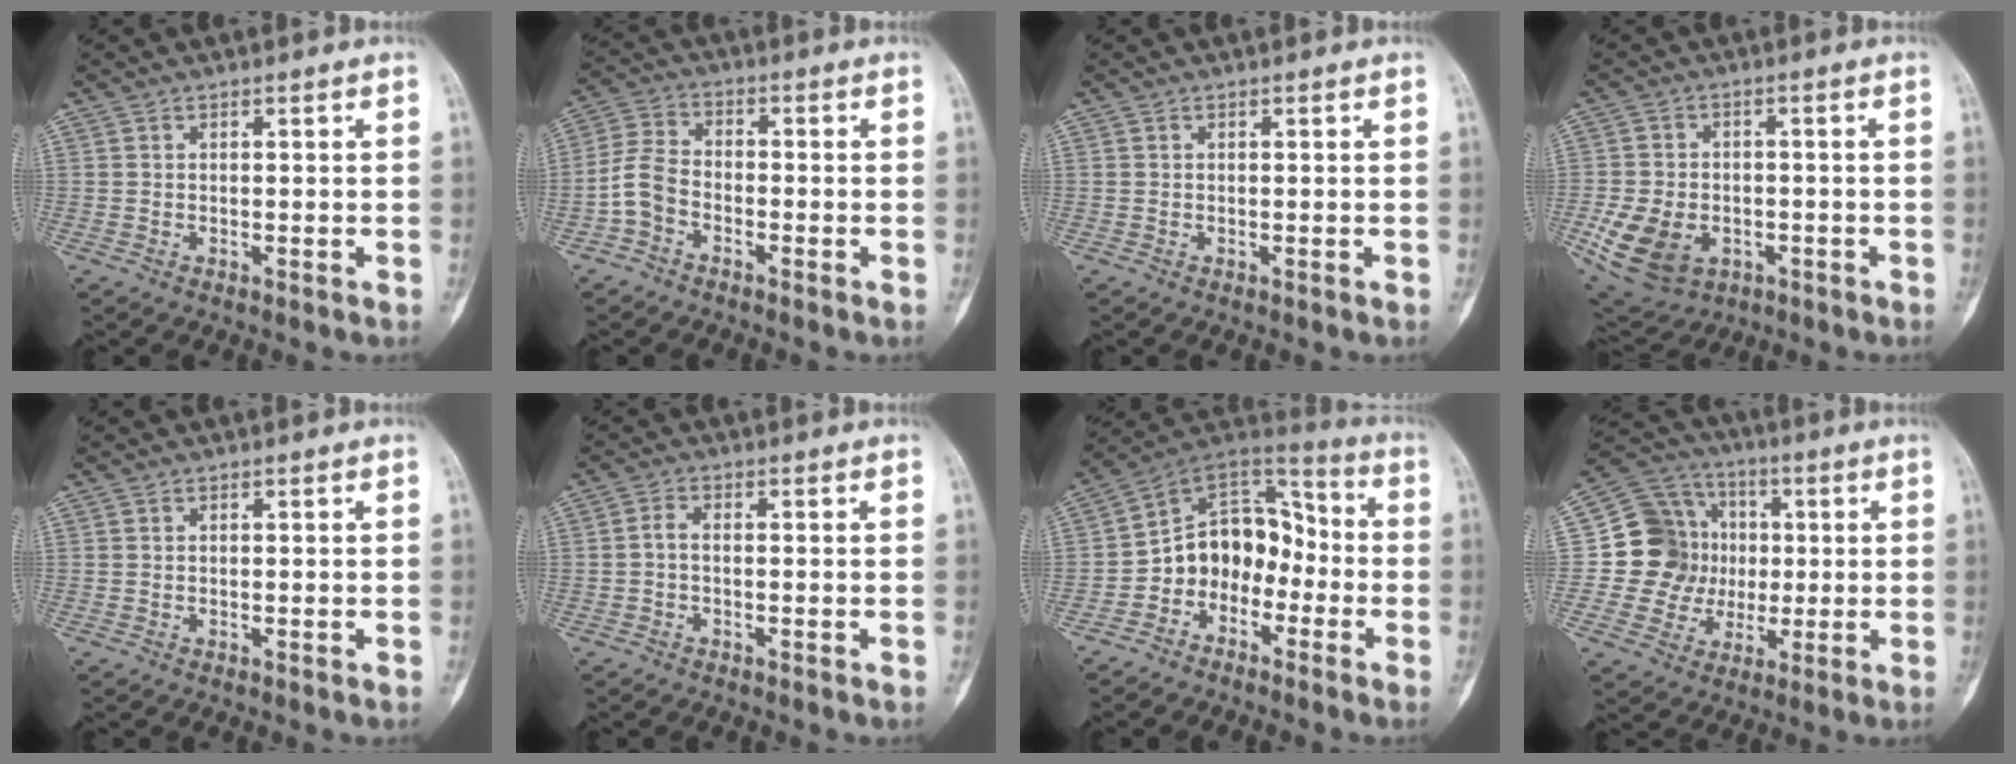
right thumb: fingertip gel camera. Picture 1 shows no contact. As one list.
[{"total": 5.9, "force": [-2.6, 4.0, 3.5], "torque": [-0.067, 0.024, -0.063]}, {"total": 0.0}, {"total": 12.6, "force": [-4.2, 9.2, 7.6], "torque": [-0.144, 0.010, -0.058]}, {"total": 0.0}, {"total": 1.7, "force": [-0.4, 0.9, 1.4], "torque": [-0.027, 0.007, -0.013]}, {"total": 12.6, "force": [-4.0, 9.9, 6.8], "torque": [-0.061, 0.087, -0.085]}, {"total": 14.1, "force": [0.6, 13.2, 4.9], "torque": [-0.039, 0.021, 0.015]}]